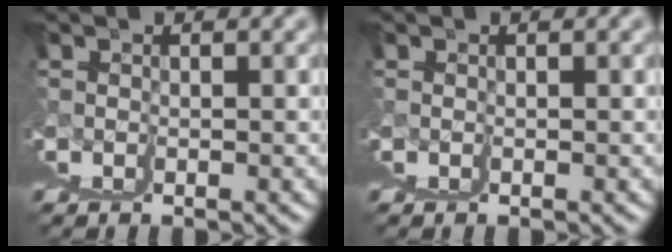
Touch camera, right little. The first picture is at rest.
{"total": 0.0}